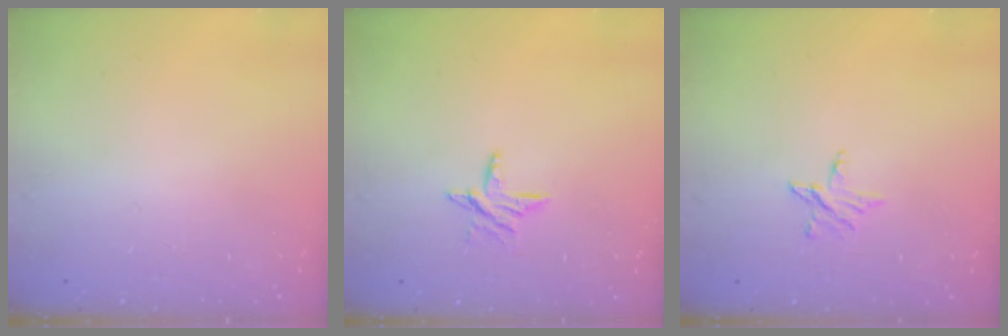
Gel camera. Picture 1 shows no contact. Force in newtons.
{"total": 5.8, "press": 5.8, "slide": 0.5}
{"total": 3.9, "press": 3.9, "slide": 0.3}